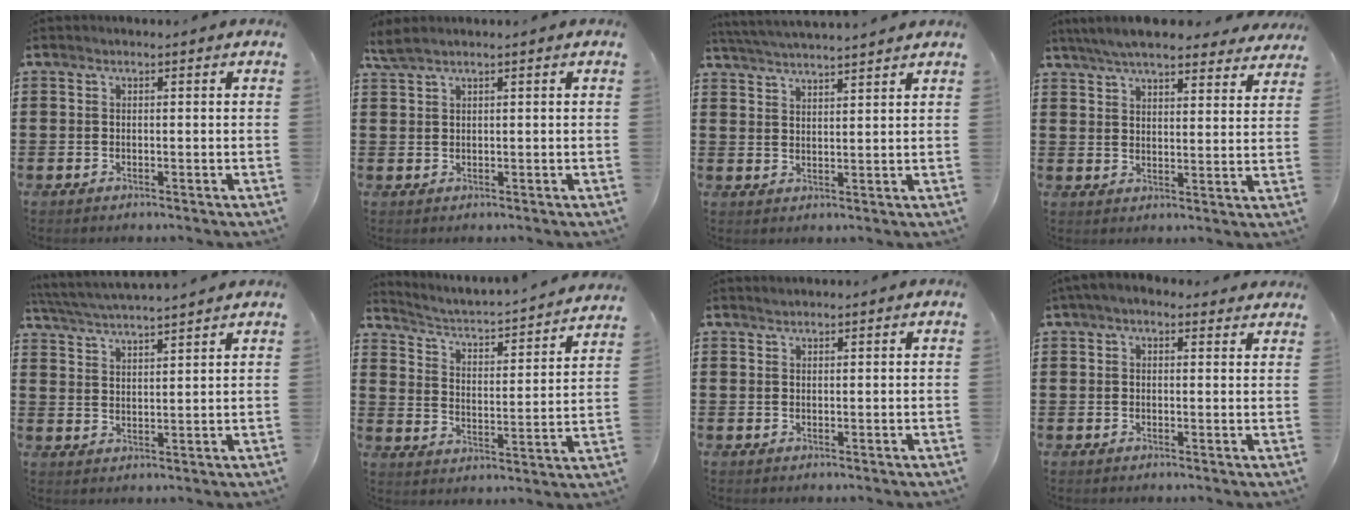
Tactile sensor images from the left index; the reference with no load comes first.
{"total": 1.8, "force": [1.3, 0.2, 1.3], "torque": [-0.027, 0.001, 0.024]}
{"total": 3.6, "force": [3.5, -0.6, 0.4], "torque": [-0.021, -0.017, 0.062]}
{"total": 6.6, "force": [6.2, 0.7, 2.3], "torque": [-0.066, -0.016, 0.113]}
{"total": 4.2, "force": [4.1, -0.6, 0.9], "torque": [-0.032, -0.023, 0.072]}
{"total": 2.1, "force": [2.1, -0.1, 0.6], "torque": [-0.031, -0.033, 0.020]}
{"total": 0.8, "force": [0.8, 0.3, 0.0], "torque": [-0.002, 0.000, 0.016]}
{"total": 2.6, "force": [1.9, 1.2, 1.4], "torque": [-0.033, 0.006, 0.035]}